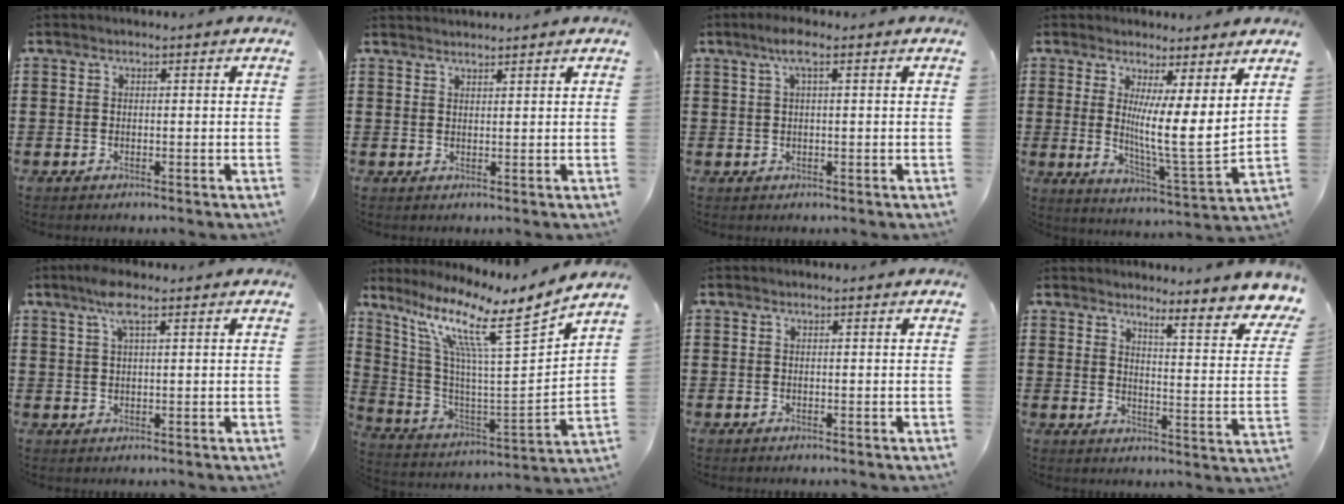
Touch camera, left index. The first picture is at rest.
{"total": 1.4, "force": [1.4, -0.1, 0.1], "torque": [-0.004, 0.000, 0.027]}
{"total": 2.9, "force": [1.0, 0.4, 2.7], "torque": [-0.054, 0.004, 0.017]}
{"total": 8.0, "force": [3.1, 0.8, 7.3], "torque": [-0.121, -0.037, 0.049]}
{"total": 4.3, "force": [2.4, 1.1, 3.5], "torque": [-0.074, 0.007, 0.040]}
{"total": 12.2, "force": [8.0, 1.3, 9.2], "torque": [-0.200, -0.054, 0.120]}
{"total": 0.0}
{"total": 4.5, "force": [3.9, -0.4, 2.3], "torque": [-0.048, -0.044, 0.055]}